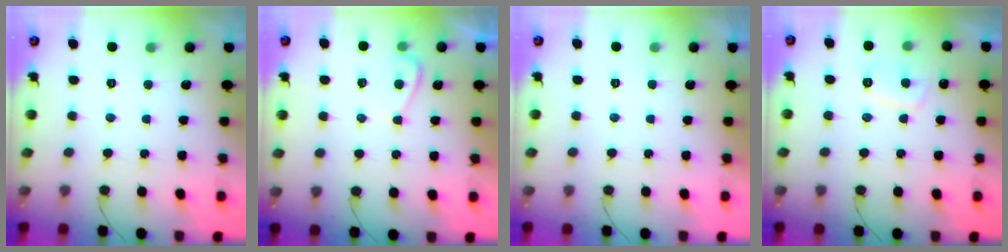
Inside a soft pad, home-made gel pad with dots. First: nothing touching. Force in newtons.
{"total": 4.0, "press": 3.9, "slide": 0.6}
{"total": 2.3, "press": 2.3, "slide": 0.4}
{"total": 3.9, "press": 3.8, "slide": 0.8}